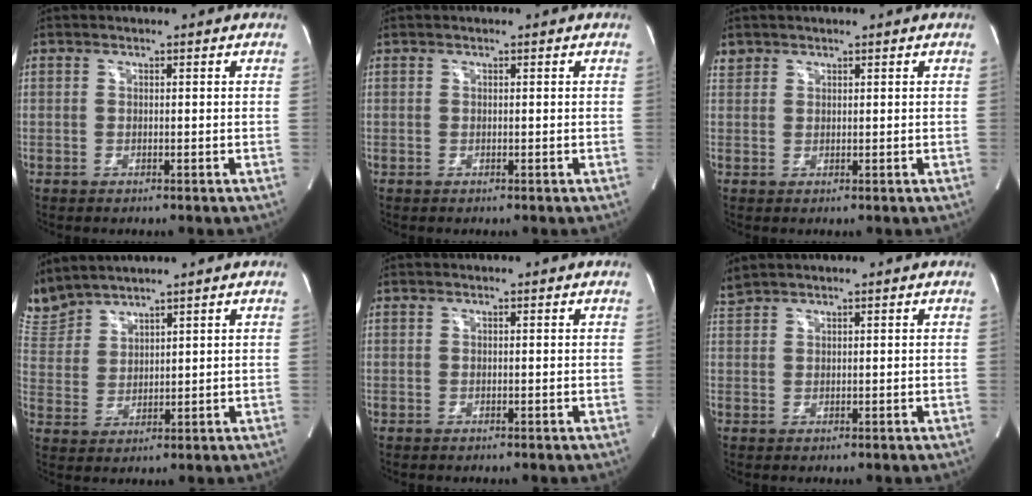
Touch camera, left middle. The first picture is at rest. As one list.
[{"total": 0.0}, {"total": 1.4, "force": [1.1, 0.8, -0.1], "torque": [0.007, 0.007, 0.019]}, {"total": 6.8, "force": [6.8, 0.7, 0.5], "torque": [-0.035, 0.017, 0.151]}, {"total": 0.0}, {"total": 1.9, "force": [1.9, -0.1, 0.4], "torque": [-0.015, 0.019, 0.045]}]